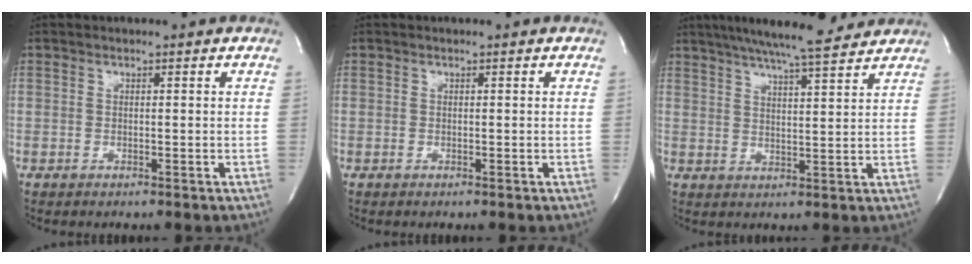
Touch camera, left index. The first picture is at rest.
{"total": 0.0}
{"total": 14.5, "force": [12.5, 1.6, 7.1], "torque": [-0.121, 0.016, 0.181]}